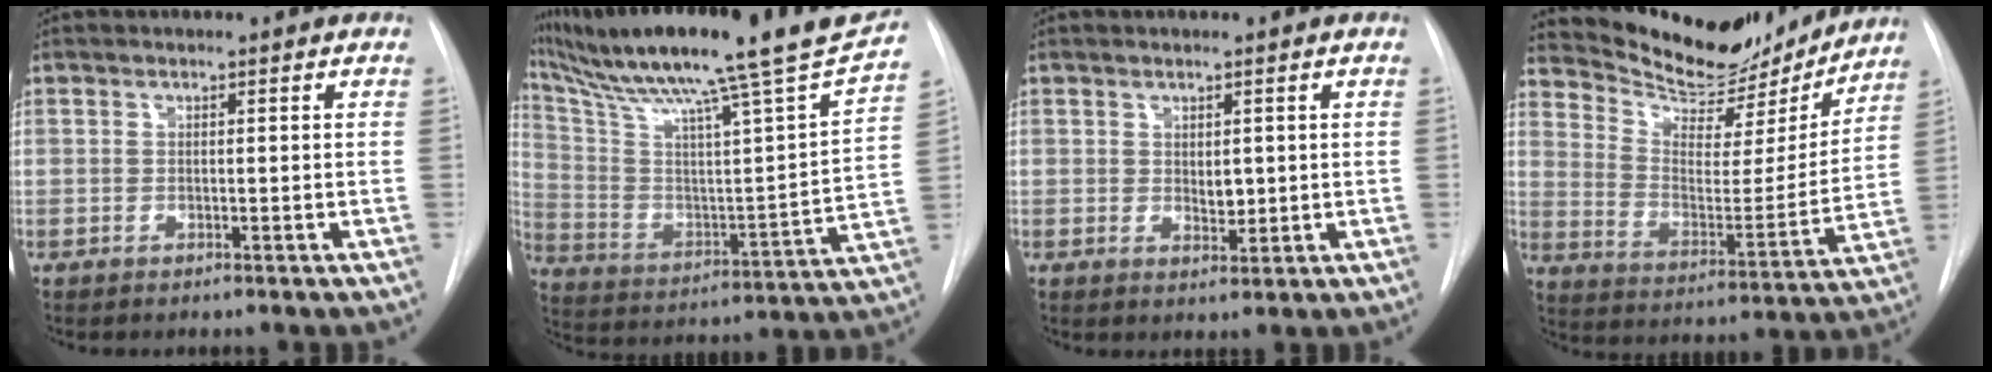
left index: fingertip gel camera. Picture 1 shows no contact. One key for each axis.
{"total": 27.5, "fx": 22.6, "fy": -0.4, "fz": 15.6, "tx": -0.270, "ty": -0.039, "tz": 0.335}
{"total": 2.1, "fx": 0.4, "fy": 1.2, "fz": 1.7, "tx": -0.024, "ty": -0.007, "tz": 0.010}
{"total": 19.5, "fx": 18.3, "fy": 4.9, "fz": 4.8, "tx": -0.080, "ty": -0.023, "tz": 0.273}